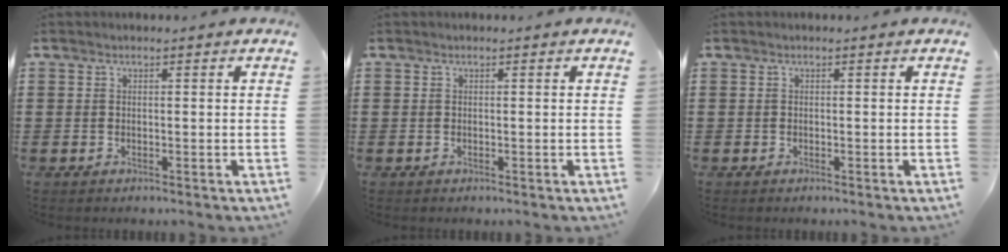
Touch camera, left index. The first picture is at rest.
{"total": 0.0}
{"total": 0.0}